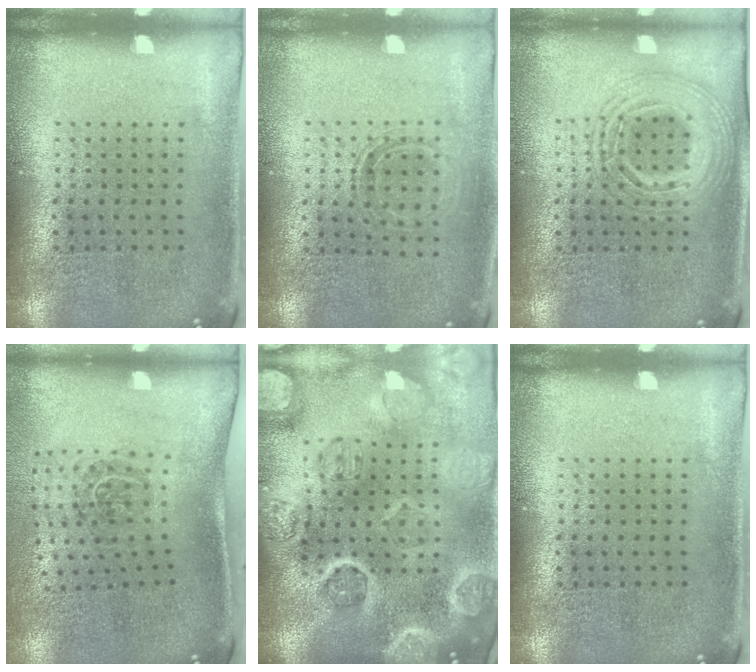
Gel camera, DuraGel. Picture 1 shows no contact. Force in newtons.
{"total": 1.1, "press": 1.0, "slide": 0.4}
{"total": 2.7, "press": 2.7, "slide": 0.3}
{"total": 2.0, "press": 1.2, "slide": 1.5}
{"total": 5.4, "press": 4.7, "slide": 2.8}
{"total": 0.0}